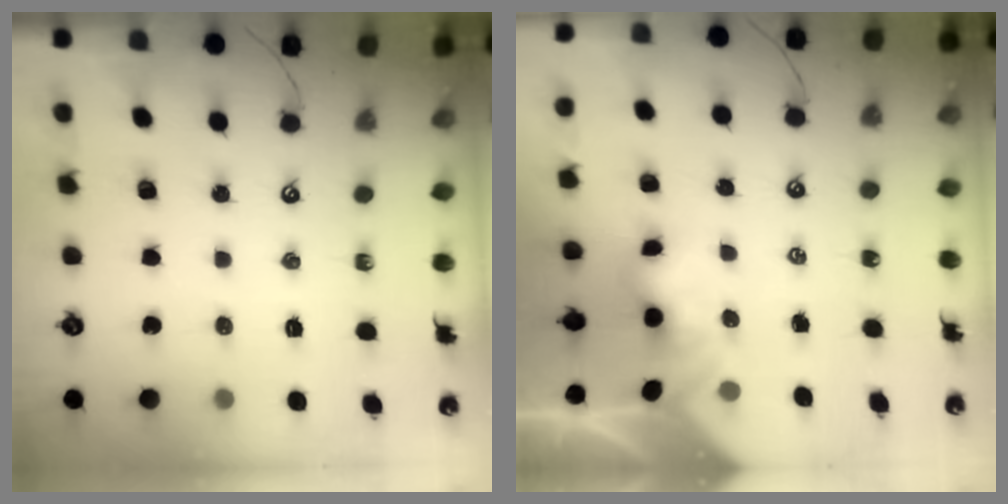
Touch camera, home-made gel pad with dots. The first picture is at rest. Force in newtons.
{"total": 3.0, "press": 2.9, "slide": 0.6}